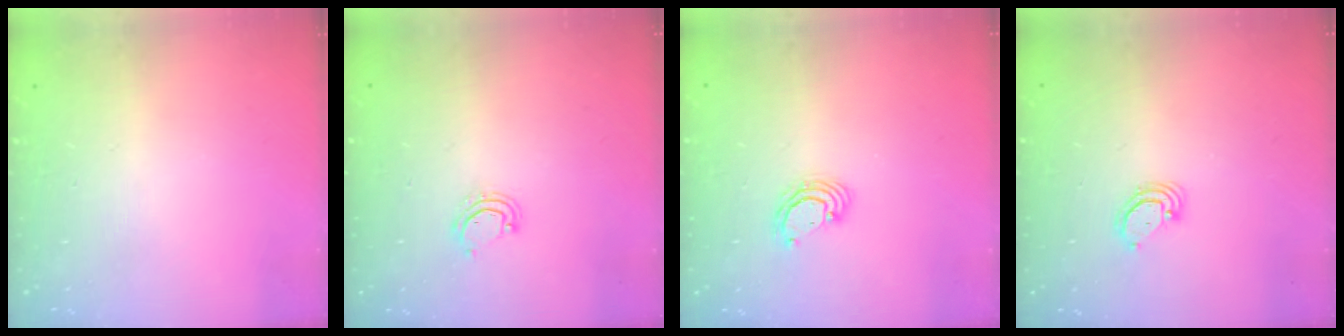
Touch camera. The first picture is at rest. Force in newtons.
{"total": 2.7, "press": 2.7, "slide": 0.2}
{"total": 3.9, "press": 3.8, "slide": 0.2}
{"total": 3.2, "press": 3.2, "slide": 0.4}